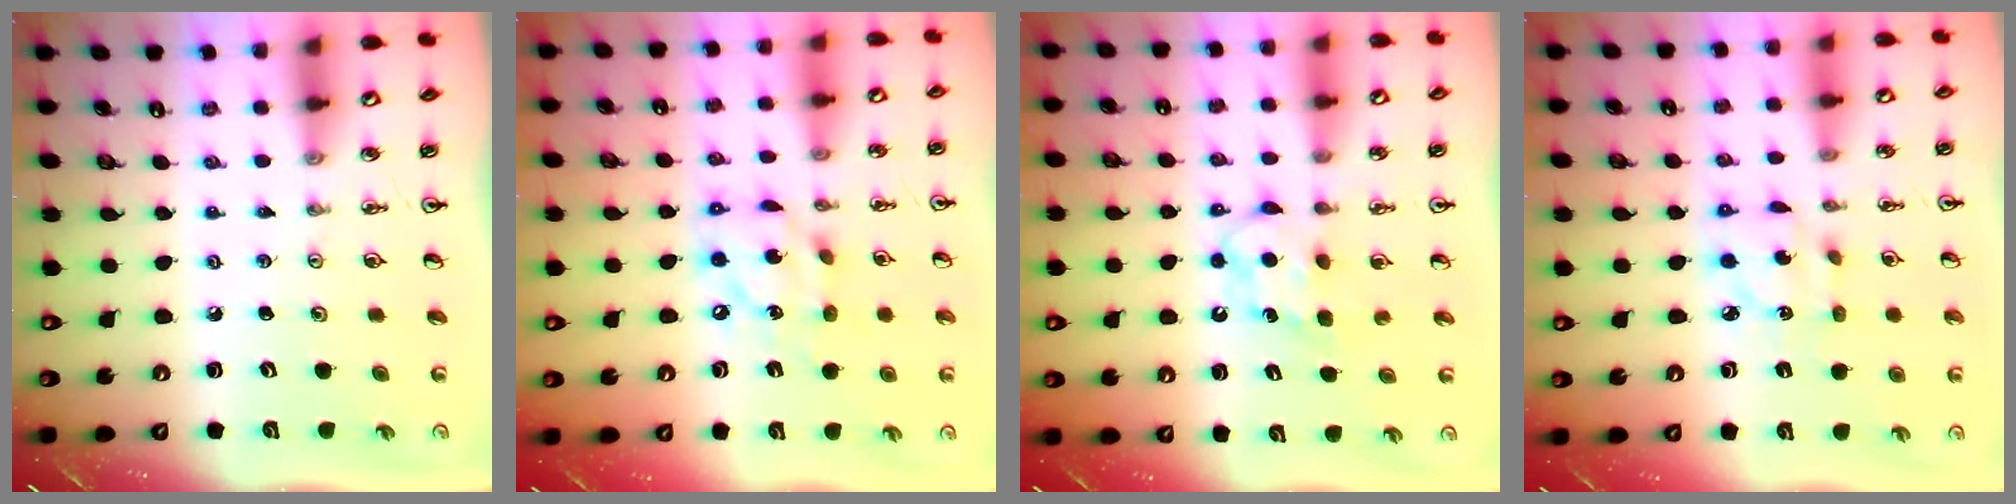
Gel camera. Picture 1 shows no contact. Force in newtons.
{"total": 12.3, "press": 12.3, "slide": 0.8}
{"total": 6.9, "press": 6.8, "slide": 0.4}
{"total": 6.1, "press": 6.1, "slide": 0.2}